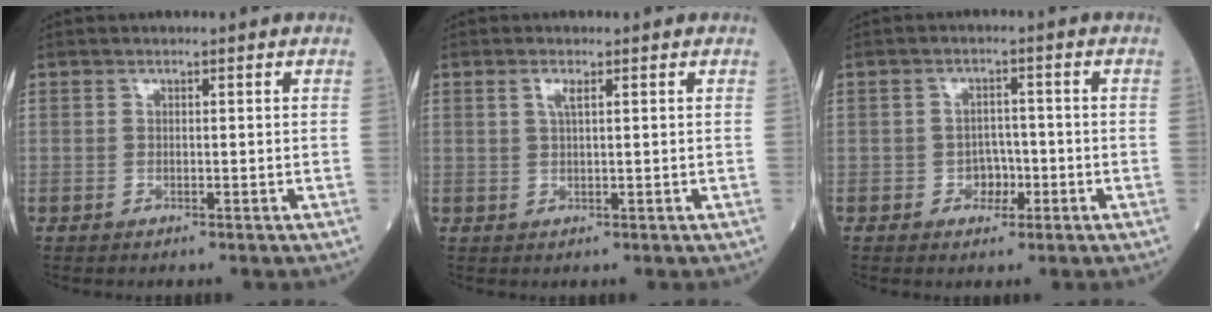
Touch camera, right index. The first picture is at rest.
{"total": 1.6, "force": [0.7, 0.2, 1.5], "torque": [-0.035, 0.001, 0.013]}
{"total": 3.1, "force": [-1.1, 2.3, 1.6], "torque": [-0.016, 0.007, -0.018]}